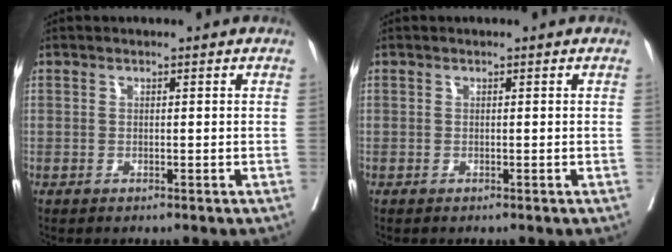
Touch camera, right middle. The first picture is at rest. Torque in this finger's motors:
{"motor_torque": [-0.02, -0.34, -0.05, 0.00]}